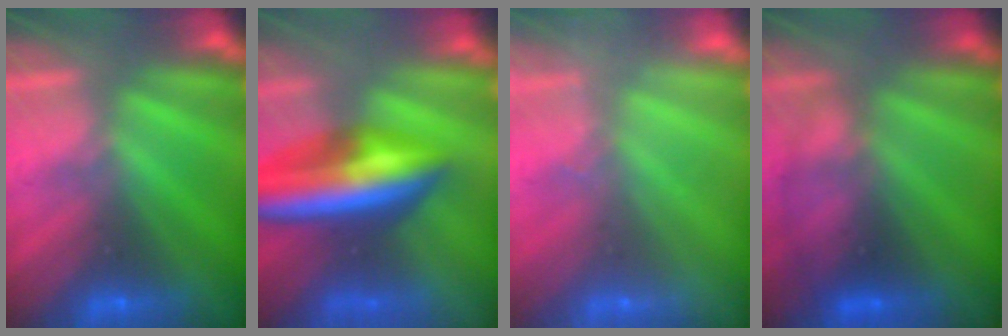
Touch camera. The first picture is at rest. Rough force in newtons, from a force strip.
{"total": 9.8}
{"total": 2.3}
{"total": 2.2}